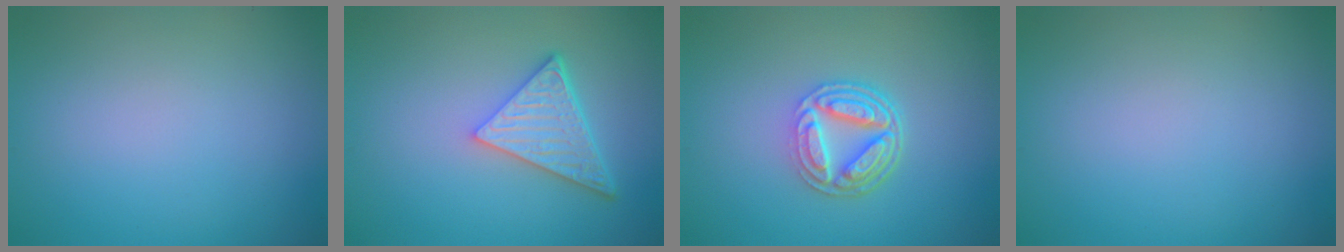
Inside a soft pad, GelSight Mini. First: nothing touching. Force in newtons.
{"total": 5.0, "press": 3.7, "slide": 3.3}
{"total": 5.0, "press": 3.8, "slide": 3.3}
{"total": 0.0}